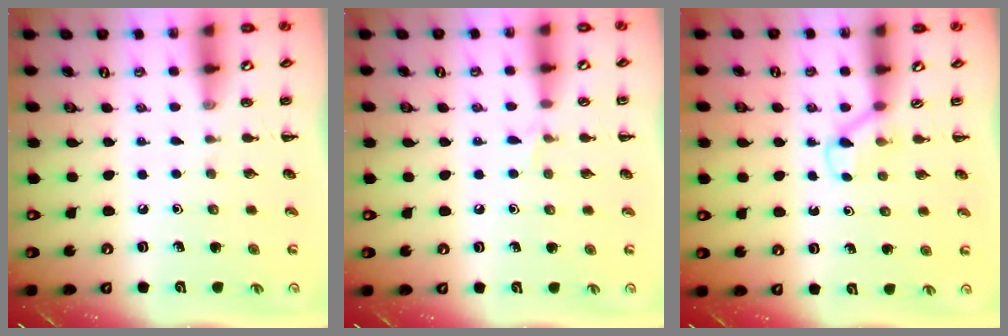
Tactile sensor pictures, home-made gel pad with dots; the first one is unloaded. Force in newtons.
{"total": 4.1, "press": 4.0, "slide": 1.0}
{"total": 2.5, "press": 2.3, "slide": 0.9}